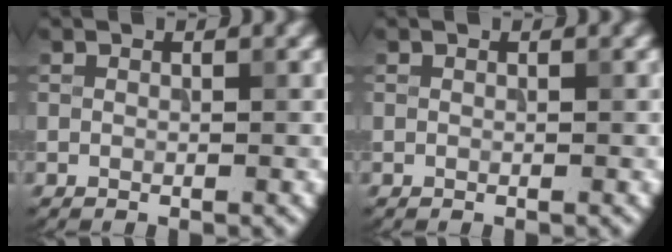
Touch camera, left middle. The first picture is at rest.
{"total": 0.0}